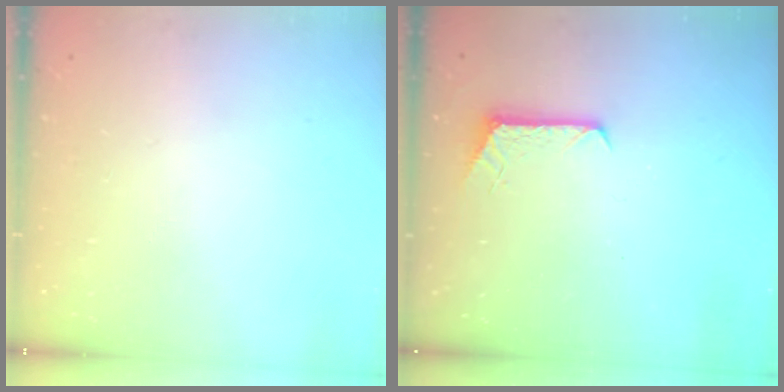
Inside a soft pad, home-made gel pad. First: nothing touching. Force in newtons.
{"total": 6.0, "press": 6.0, "slide": 0.5}